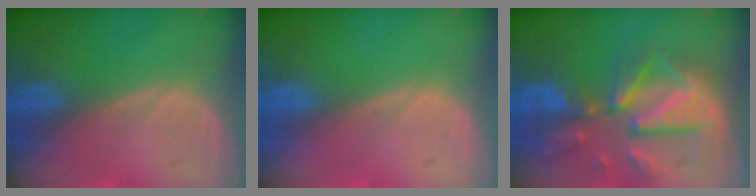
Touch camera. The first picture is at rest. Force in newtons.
{"total": 0.0}
{"total": 12.1, "press": 10.5, "slide": 6.2}